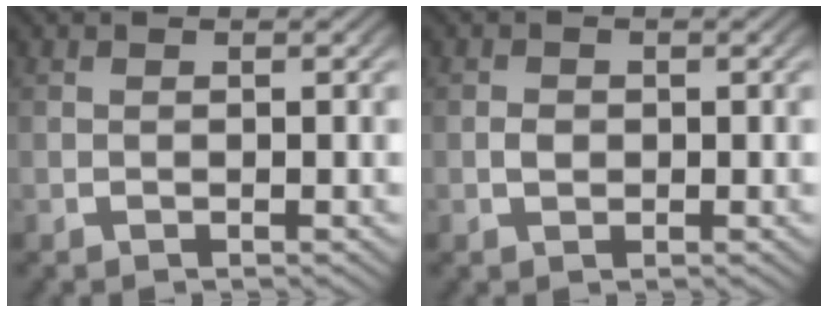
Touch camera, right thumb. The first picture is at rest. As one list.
[{"total": 1.1, "force": [-0.1, 0.9, 0.6], "torque": [-0.012, -0.004, 0.000]}]